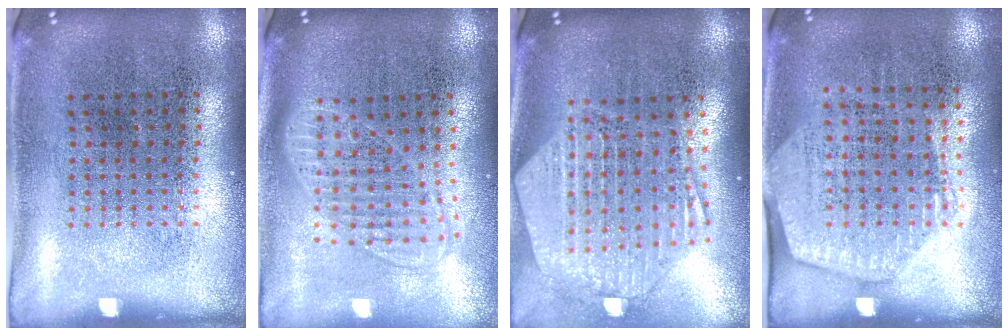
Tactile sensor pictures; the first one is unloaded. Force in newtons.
{"total": 1.7, "press": 1.4, "slide": 1.0}
{"total": 2.8, "press": 2.3, "slide": 1.5}
{"total": 1.5, "press": 1.4, "slide": 0.7}